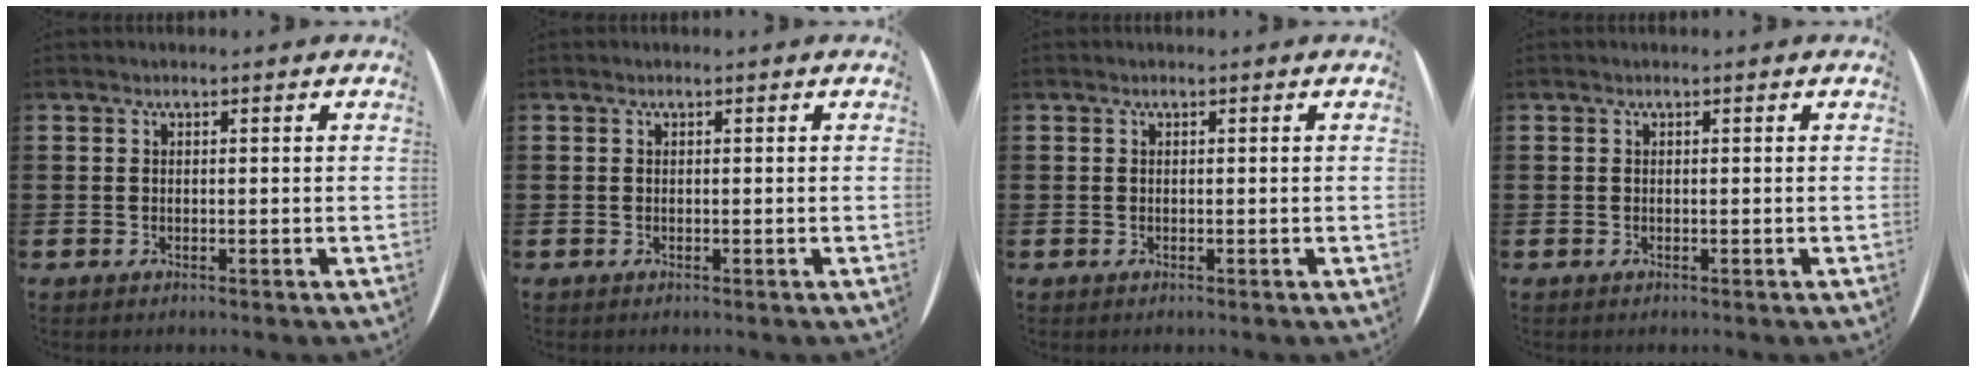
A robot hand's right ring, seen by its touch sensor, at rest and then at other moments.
{"total": 0.0}
{"total": 0.0}
{"total": 0.0}